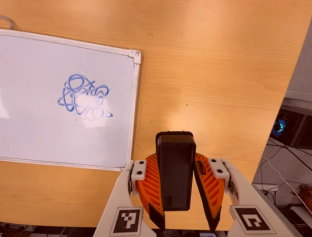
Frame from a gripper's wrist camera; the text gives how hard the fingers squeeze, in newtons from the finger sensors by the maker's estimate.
{"total": 8.9, "left": 7.8, "right": 10.1}